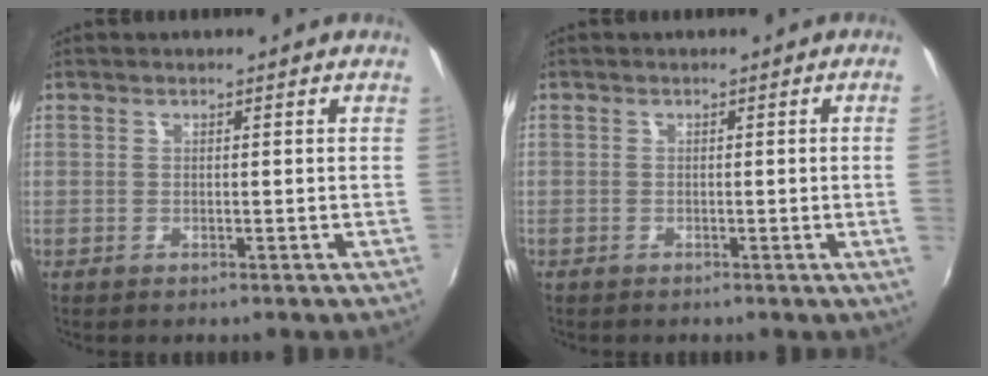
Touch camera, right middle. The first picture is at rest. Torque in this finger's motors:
{"motor_torque": [1.01, -1.13, -0.61, -0.21]}